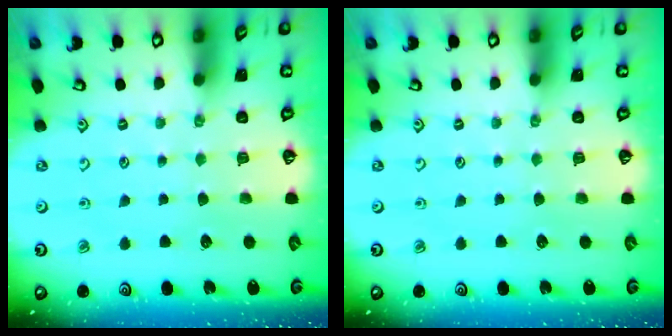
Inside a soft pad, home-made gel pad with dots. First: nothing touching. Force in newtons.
{"total": 0.0}